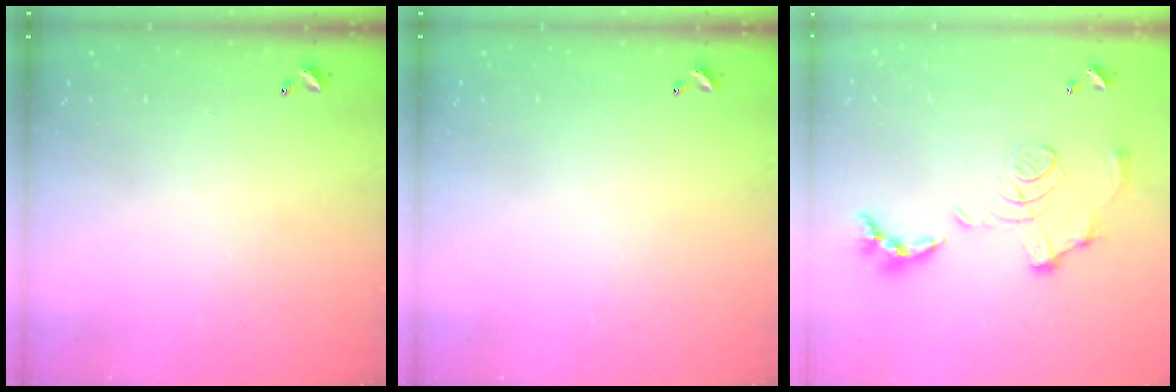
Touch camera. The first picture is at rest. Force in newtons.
{"total": 0.0}
{"total": 1.5, "press": 0.8, "slide": 1.3}